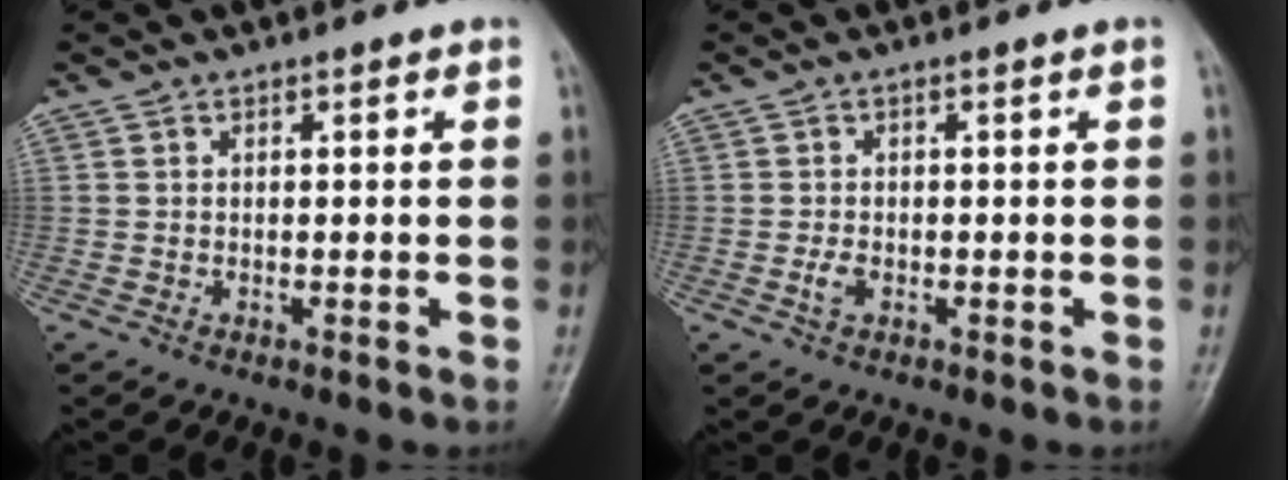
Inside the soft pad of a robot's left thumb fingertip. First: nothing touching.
{"total": 2.0, "force": [-0.6, 1.0, 1.6], "torque": [-0.035, 0.009, -0.008]}